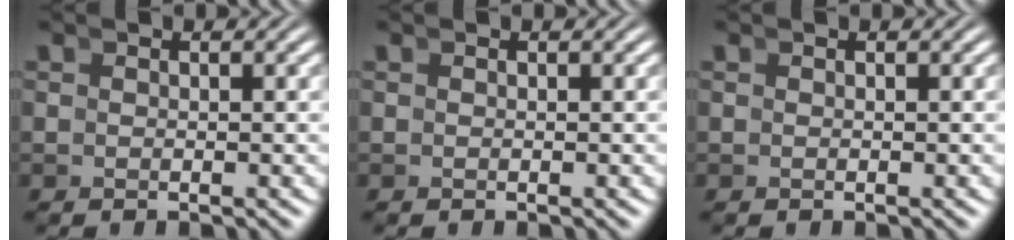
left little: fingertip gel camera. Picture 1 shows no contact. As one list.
[{"total": 0.0}, {"total": 0.0}]